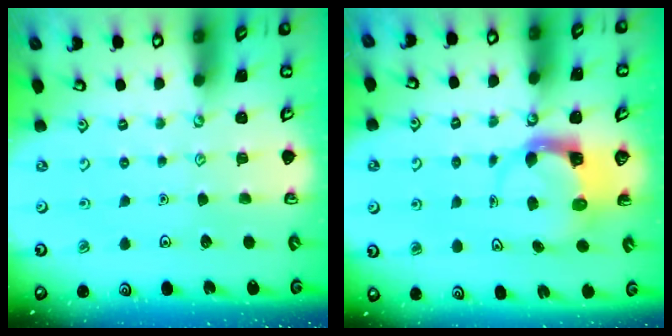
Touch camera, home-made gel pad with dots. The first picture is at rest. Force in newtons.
{"total": 3.6, "press": 3.6, "slide": 0.5}